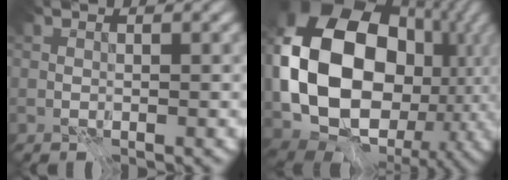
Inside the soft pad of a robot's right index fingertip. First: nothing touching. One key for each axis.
{"total": 18.1, "fx": 0.3, "fy": 14.3, "fz": 11.1, "tx": -0.237, "ty": -0.019, "tz": 0.001}